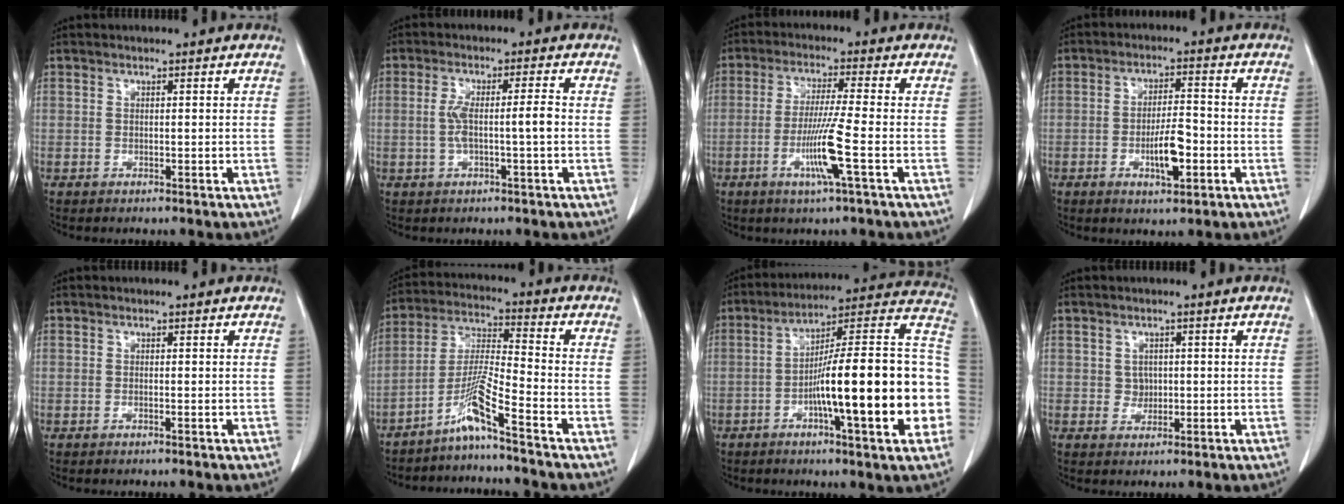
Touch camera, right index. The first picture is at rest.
{"total": 4.9, "force": [-0.6, 0.2, 4.8], "torque": [-0.099, 0.012, -0.007]}
{"total": 7.9, "force": [-2.6, -1.1, 7.4], "torque": [-0.144, -0.015, -0.053]}
{"total": 6.4, "force": [-2.1, 1.7, 5.8], "torque": [-0.104, 0.000, -0.033]}
{"total": 0.0}
{"total": 7.5, "force": [-5.3, -1.6, 5.0], "torque": [-0.104, -0.006, -0.109]}
{"total": 24.0, "force": [-5.1, 2.4, 23.4], "torque": [-0.262, 0.022, -0.077]}
{"total": 1.9, "force": [0.2, 1.7, 0.8], "torque": [-0.010, 0.001, 0.005]}